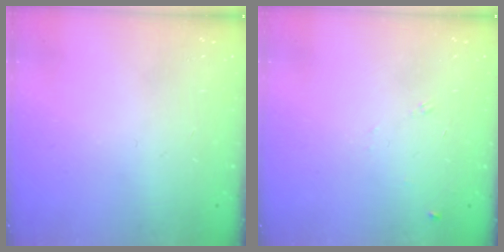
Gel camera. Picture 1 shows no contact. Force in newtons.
{"total": 5.7, "press": 5.6, "slide": 0.7}